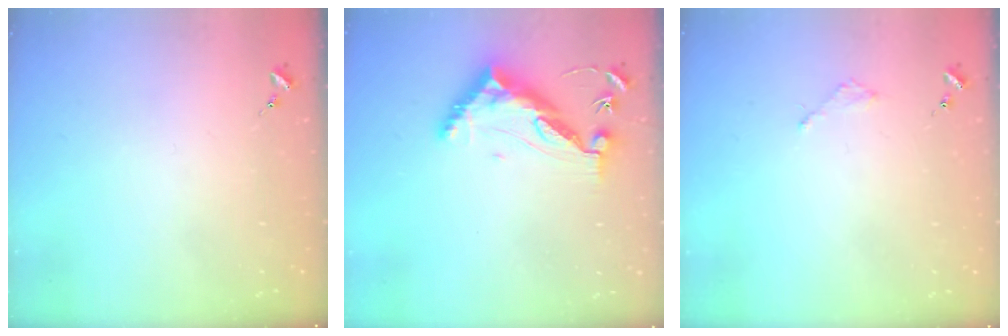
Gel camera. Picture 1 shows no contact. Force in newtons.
{"total": 10.7, "press": 10.6, "slide": 0.9}
{"total": 2.0, "press": 2.0, "slide": 0.3}